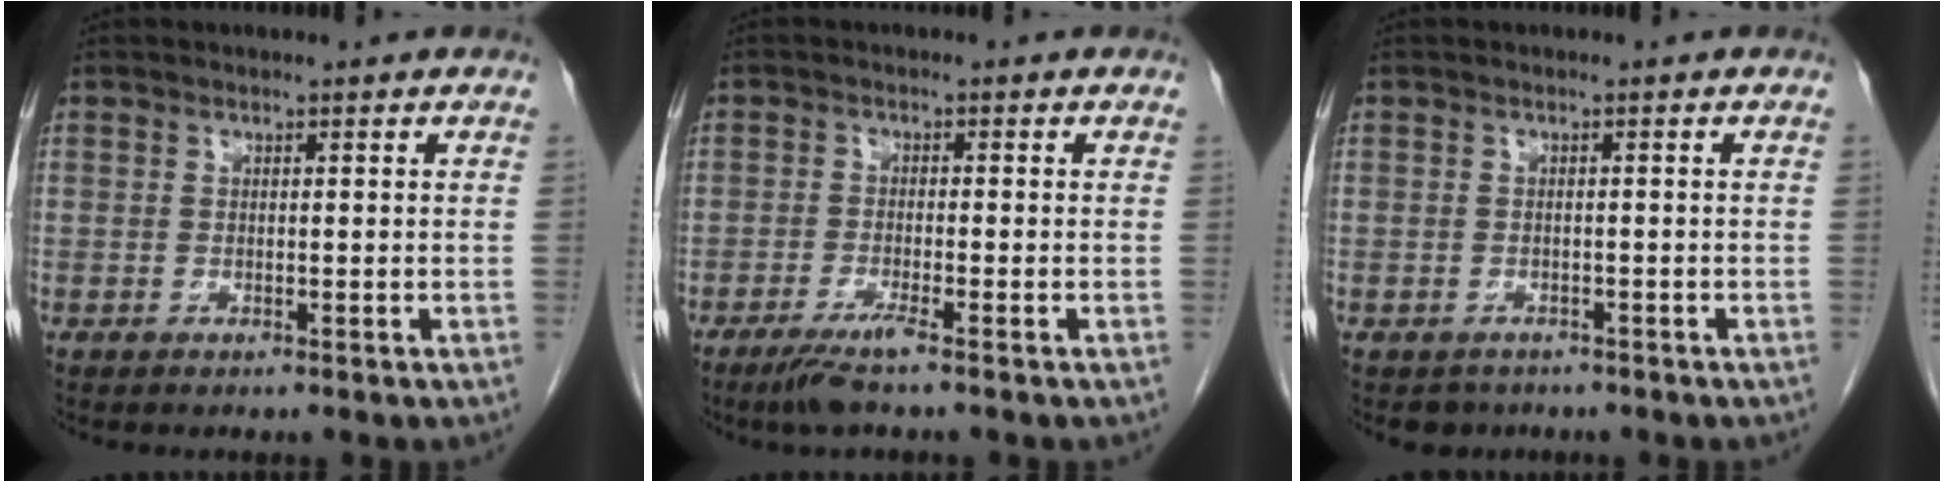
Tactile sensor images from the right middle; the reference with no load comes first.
{"total": 3.8, "force": [-2.7, -0.6, 2.6], "torque": [-0.056, -0.011, -0.055]}
{"total": 2.2, "force": [-1.8, 1.3, 0.0], "torque": [-0.009, 0.001, -0.026]}